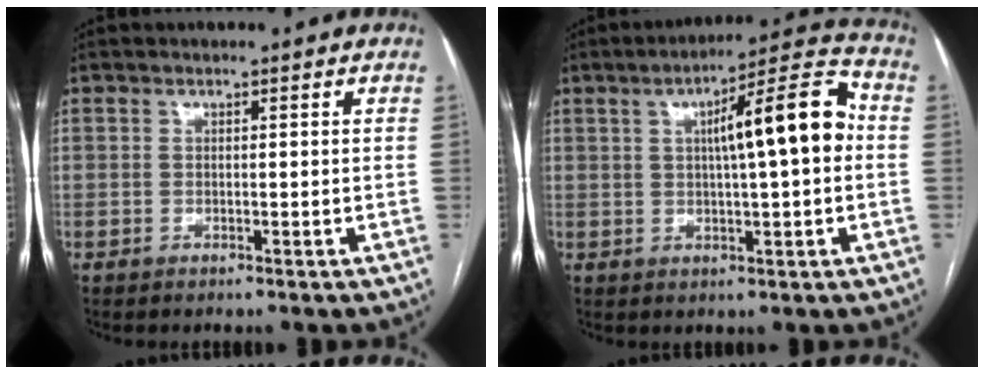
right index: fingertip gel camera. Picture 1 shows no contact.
{"total": 12.4, "force": [1.4, 1.6, 12.2], "torque": [-0.182, 0.032, 0.015]}